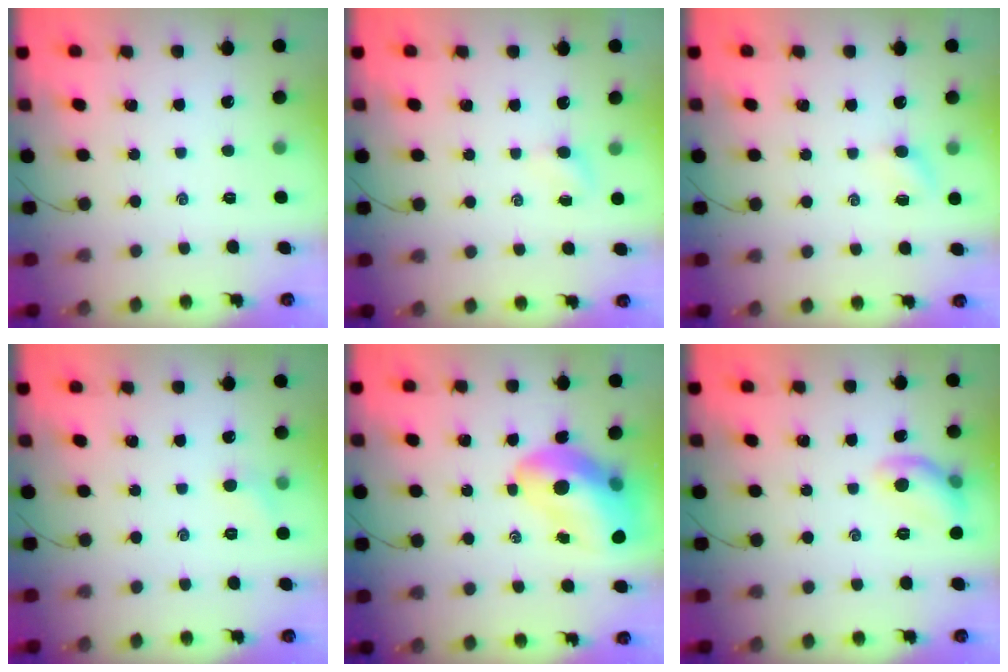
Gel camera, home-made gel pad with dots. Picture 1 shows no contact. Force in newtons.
{"total": 2.9, "press": 2.7, "slide": 1.1}
{"total": 3.5, "press": 3.3, "slide": 1.1}
{"total": 4.0, "press": 3.8, "slide": 1.2}
{"total": 15.4, "press": 14.8, "slide": 4.2}
{"total": 8.4, "press": 8.3, "slide": 1.4}